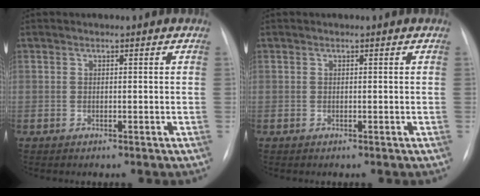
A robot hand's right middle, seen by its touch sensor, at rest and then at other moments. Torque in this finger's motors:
{"motor_torque": [0.00, 0.00, 0.00, 0.00]}